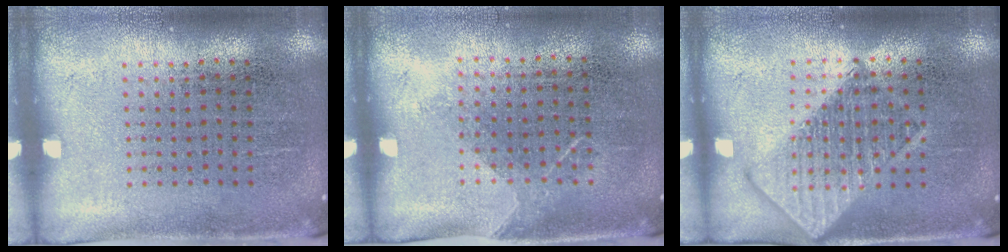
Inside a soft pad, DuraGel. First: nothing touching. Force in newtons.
{"total": 1.2, "press": 1.0, "slide": 0.8}
{"total": 2.9, "press": 2.9, "slide": 0.4}